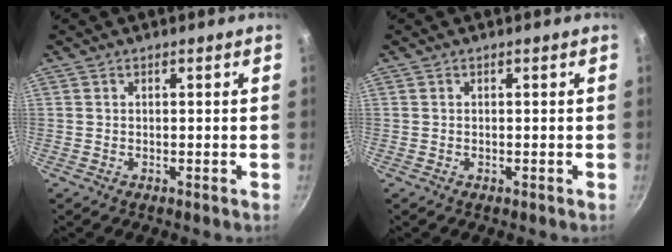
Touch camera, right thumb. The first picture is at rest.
{"total": 0.0}